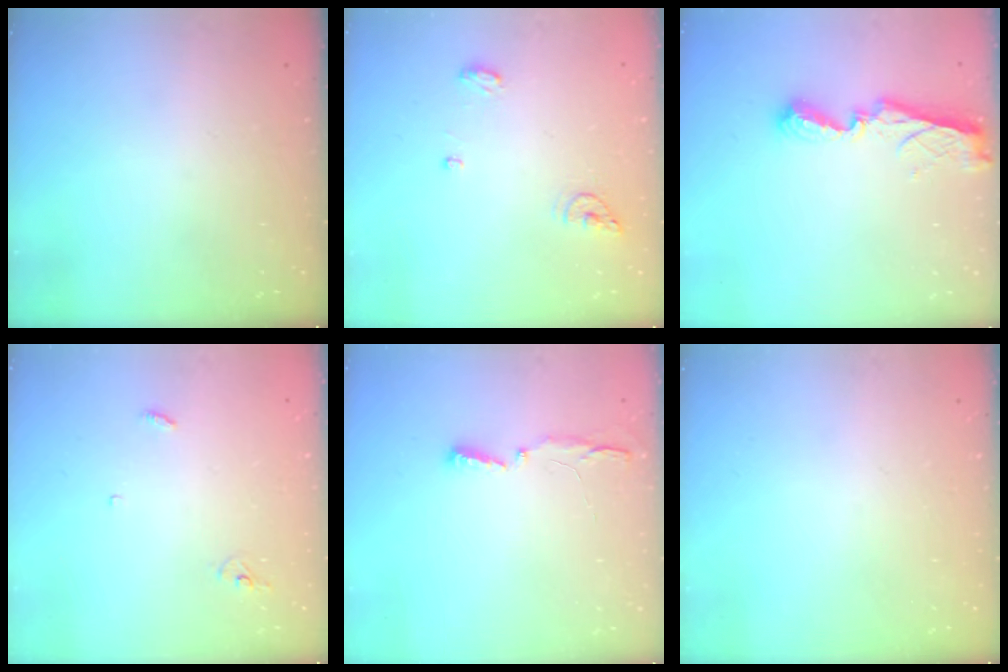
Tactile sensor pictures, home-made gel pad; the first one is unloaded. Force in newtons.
{"total": 10.0, "press": 7.3, "slide": 6.9}
{"total": 8.5, "press": 8.5, "slide": 0.8}
{"total": 2.9, "press": 2.9, "slide": 0.2}
{"total": 3.5, "press": 3.4, "slide": 0.8}
{"total": 0.0}